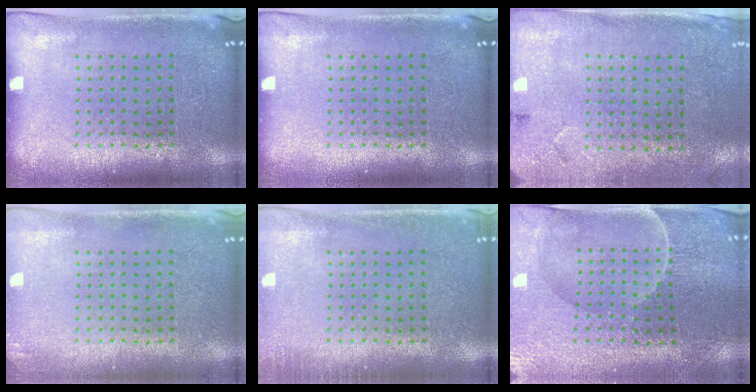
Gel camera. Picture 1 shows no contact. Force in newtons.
{"total": 0.0}
{"total": 2.7, "press": 2.2, "slide": 1.6}
{"total": 0.9, "press": 0.9, "slide": 0.2}
{"total": 1.1, "press": 1.1, "slide": 0.2}
{"total": 1.9, "press": 1.9, "slide": 0.2}